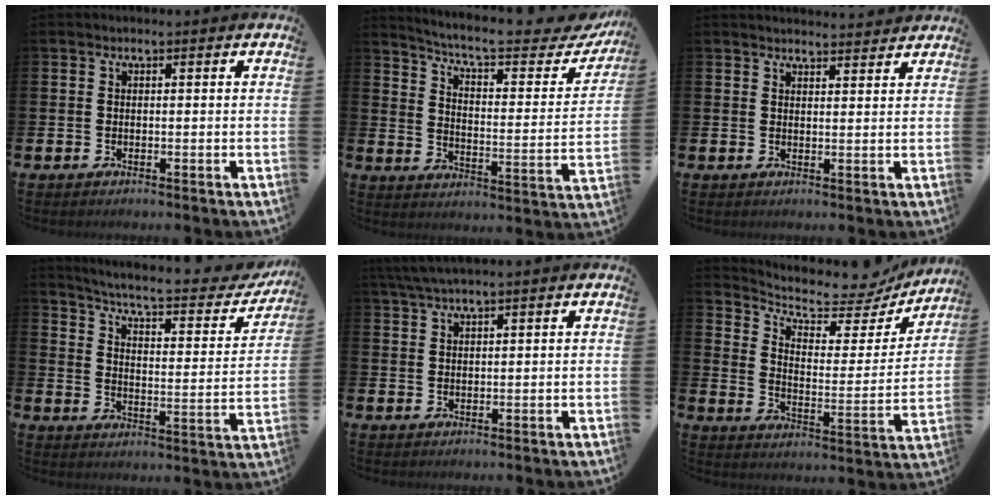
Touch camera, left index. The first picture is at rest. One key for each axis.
{"total": 7.5, "fx": 6.5, "fy": 1.3, "fz": 3.4, "tx": -0.083, "ty": -0.049, "tz": 0.104}
{"total": 2.7, "fx": 2.7, "fy": 0.2, "fz": 0.0, "tx": -0.003, "ty": -0.015, "tz": 0.050}
{"total": 6.4, "fx": 5.8, "fy": 0.8, "fz": 2.6, "tx": -0.073, "ty": -0.044, "tz": 0.091}
{"total": 3.0, "fx": 2.5, "fy": 0.1, "fz": 1.7, "tx": -0.044, "ty": 0.002, "tz": 0.049}
{"total": 7.0, "fx": 6.4, "fy": 2.4, "fz": 1.7, "tx": -0.058, "ty": -0.058, "tz": 0.105}